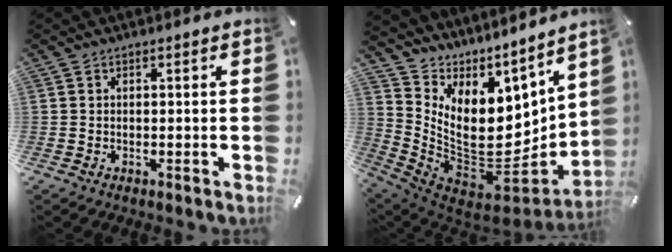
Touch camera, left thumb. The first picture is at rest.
{"total": 15.4, "force": [1.9, 11.6, 10.0], "torque": [-0.201, -0.076, 0.044]}